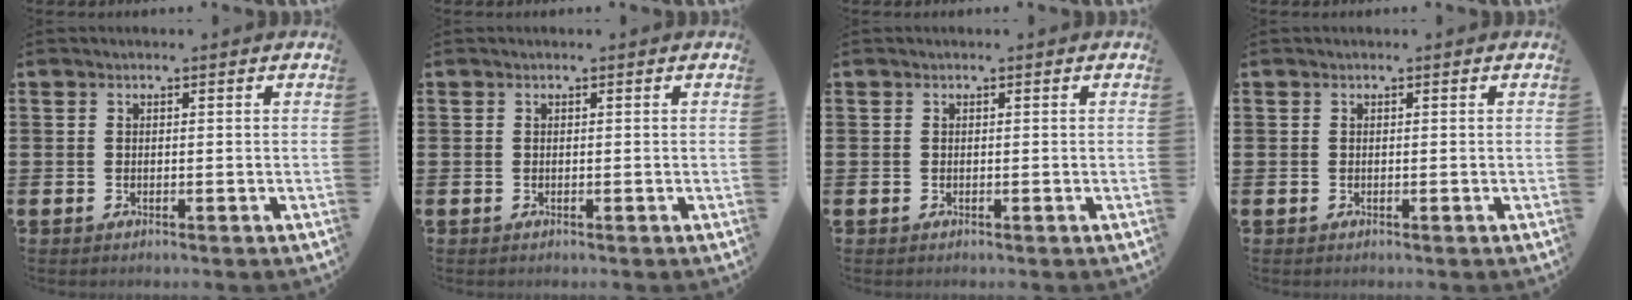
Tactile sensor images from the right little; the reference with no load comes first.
{"total": 0.0}
{"total": 0.0}
{"total": 0.0}